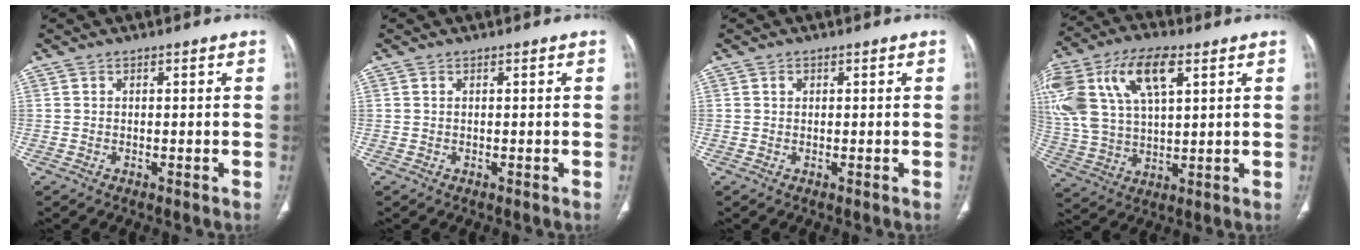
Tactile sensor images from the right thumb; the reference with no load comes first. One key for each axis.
{"total": 0.0}
{"total": 0.7, "fx": 0.3, "fy": 0.6, "fz": 0.3, "tx": 0.000, "ty": 0.001, "tz": 0.006}
{"total": 22.9, "fx": 8.9, "fy": 12.1, "fz": 17.3, "tx": -0.387, "ty": 0.020, "tz": 0.167}